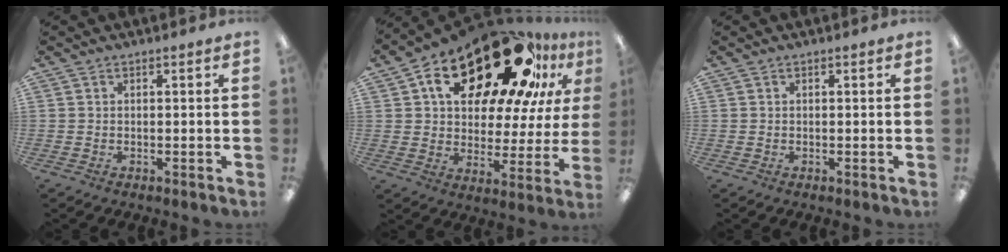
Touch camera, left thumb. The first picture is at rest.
{"total": 27.5, "force": [16.1, 12.9, 18.3], "torque": [-0.288, -0.089, 0.266]}
{"total": 0.0}